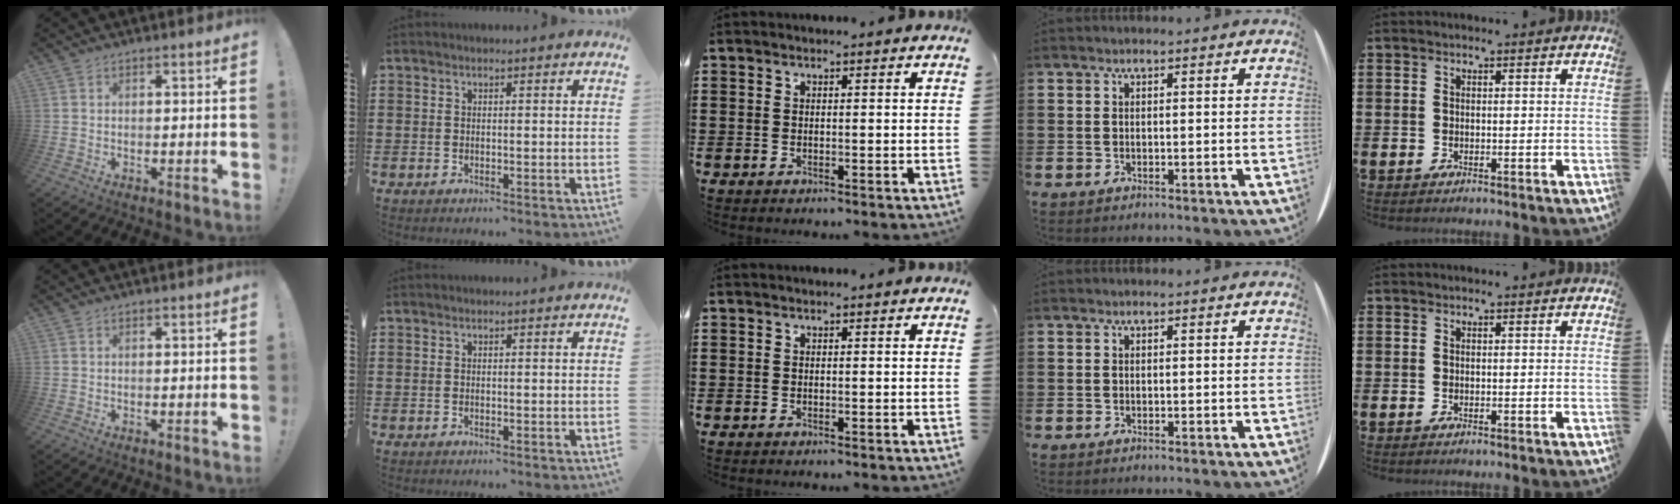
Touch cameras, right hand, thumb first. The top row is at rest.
{}